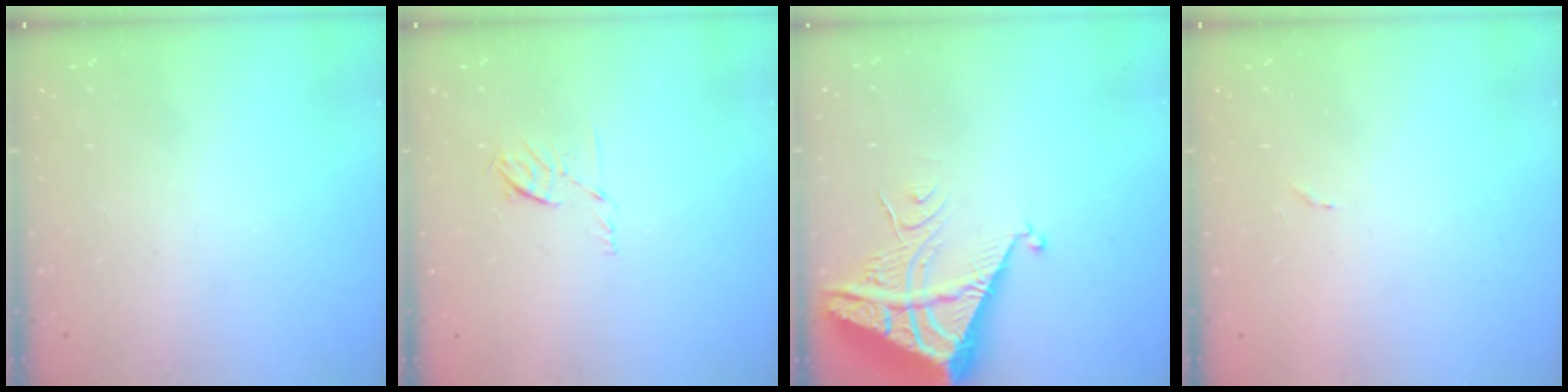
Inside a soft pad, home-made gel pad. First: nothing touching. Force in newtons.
{"total": 5.2, "press": 5.1, "slide": 0.9}
{"total": 8.3, "press": 8.2, "slide": 1.0}
{"total": 5.0, "press": 5.0, "slide": 0.3}